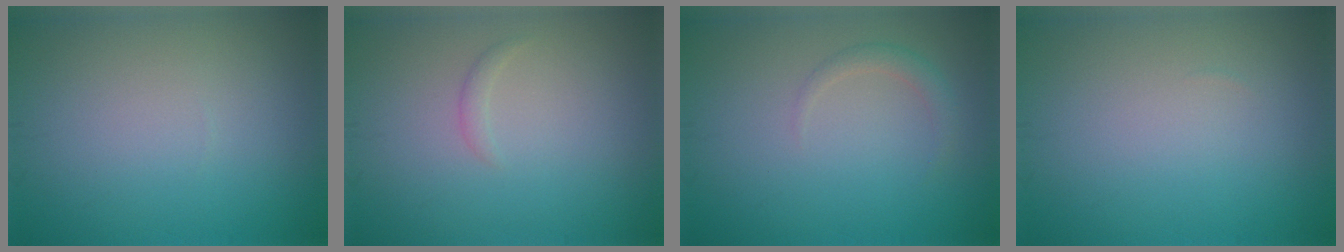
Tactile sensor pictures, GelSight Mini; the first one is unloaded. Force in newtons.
{"total": 0.7, "press": 0.7, "slide": 0.0}
{"total": 1.3, "press": 1.3, "slide": 0.1}
{"total": 0.0}